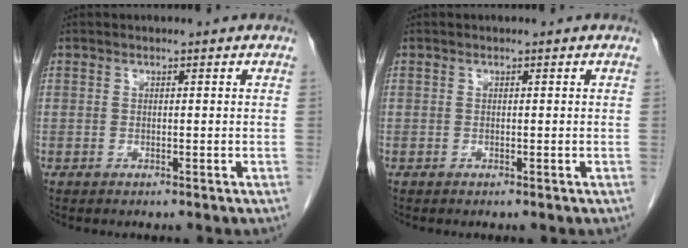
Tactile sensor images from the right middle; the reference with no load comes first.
{"total": 0.0}